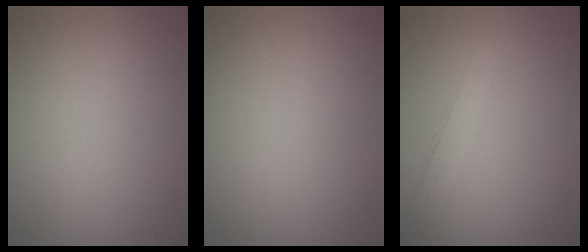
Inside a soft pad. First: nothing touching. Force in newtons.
{"total": 0.0}
{"total": 2.3, "press": 2.3, "slide": 0.1}